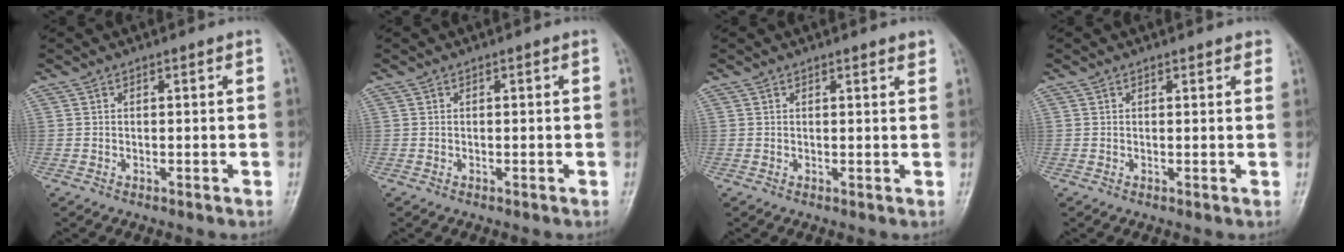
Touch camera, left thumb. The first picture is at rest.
{"total": 0.0}
{"total": 1.6, "force": [1.3, 0.2, 0.8], "torque": [-0.005, -0.005, 0.016]}
{"total": 1.6, "force": [1.3, 0.6, 0.7], "torque": [0.003, -0.001, 0.011]}